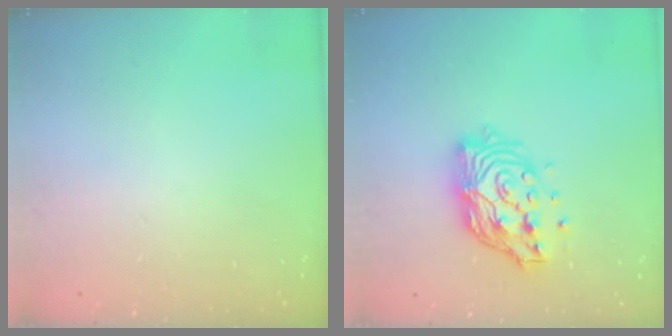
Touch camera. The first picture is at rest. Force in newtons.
{"total": 14.1, "press": 14.0, "slide": 1.3}